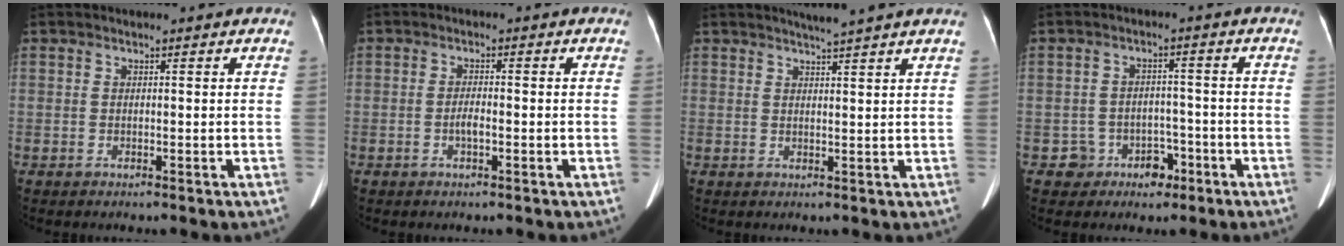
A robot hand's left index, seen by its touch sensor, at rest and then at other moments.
{"total": 2.0, "force": [-0.7, 0.5, 1.8], "torque": [-0.033, 0.002, -0.011]}
{"total": 4.4, "force": [3.8, -1.1, 2.0], "torque": [-0.029, 0.002, 0.049]}
{"total": 4.7, "force": [-2.7, 3.9, 0.3], "torque": [0.013, 0.011, -0.031]}